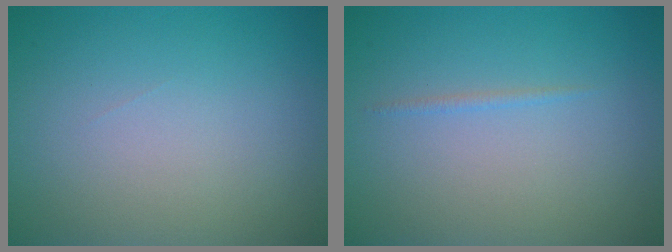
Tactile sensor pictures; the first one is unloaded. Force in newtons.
{"total": 0.5, "press": 0.5, "slide": 0.1}